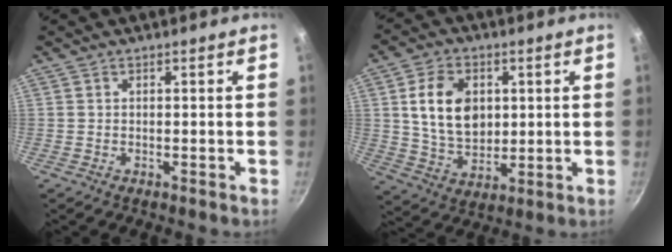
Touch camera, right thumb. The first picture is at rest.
{"total": 12.8, "force": [2.6, 9.1, 8.7], "torque": [-0.132, -0.013, 0.053]}